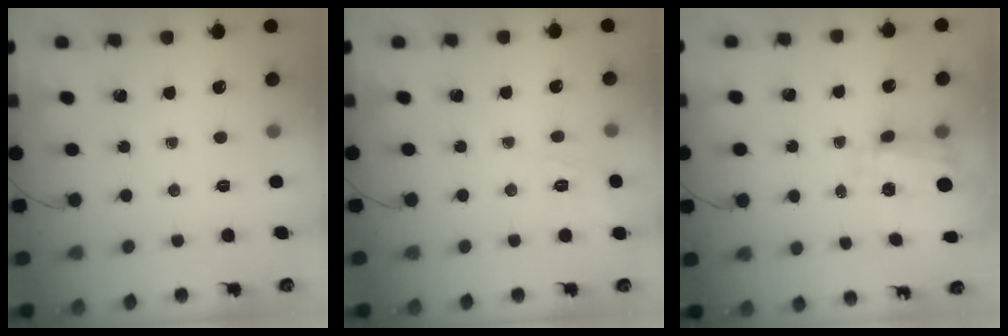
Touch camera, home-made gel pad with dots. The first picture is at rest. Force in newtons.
{"total": 10.0, "press": 9.9, "slide": 1.7}
{"total": 3.5, "press": 3.3, "slide": 1.1}